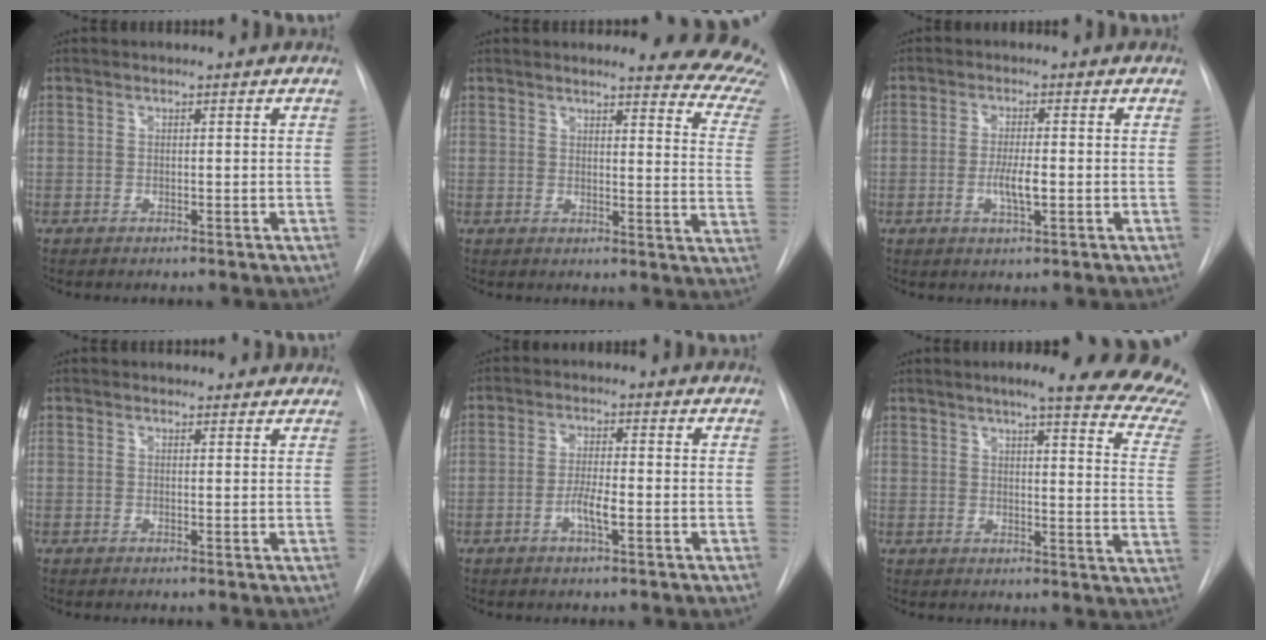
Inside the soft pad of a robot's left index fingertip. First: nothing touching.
{"total": 13.4, "force": [12.8, 1.4, 3.8], "torque": [-0.011, -0.111, 0.101]}
{"total": 3.8, "force": [-1.5, 0.7, 3.5], "torque": [-0.066, -0.008, -0.025]}
{"total": 3.3, "force": [2.9, 1.6, 0.4], "torque": [0.006, 0.001, 0.020]}
{"total": 3.7, "force": [-2.0, 0.5, 3.1], "torque": [-0.059, -0.006, -0.038]}
{"total": 21.9, "force": [19.1, 1.2, 10.6], "torque": [-0.130, -0.083, 0.202]}